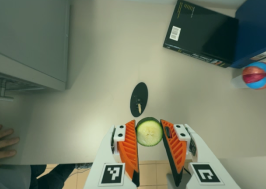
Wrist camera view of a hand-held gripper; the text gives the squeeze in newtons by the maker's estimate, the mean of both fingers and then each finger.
{"total": 7.5, "left": 7.2, "right": 7.9}